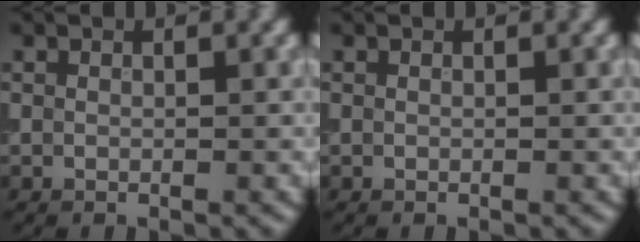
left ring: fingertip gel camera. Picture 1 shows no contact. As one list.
[{"total": 0.0}]